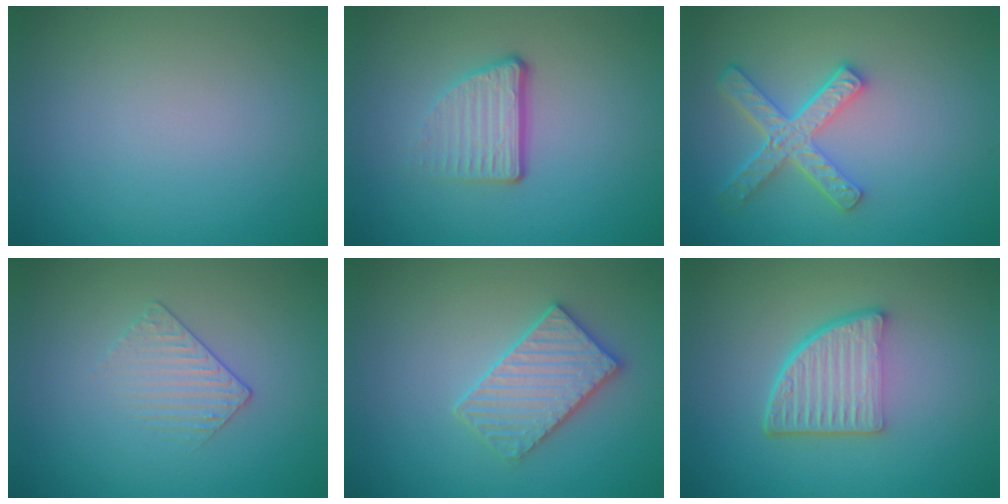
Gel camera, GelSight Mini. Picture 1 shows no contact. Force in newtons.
{"total": 3.7, "press": 2.2, "slide": 3.0}
{"total": 5.0, "press": 3.9, "slide": 3.1}
{"total": 1.4, "press": 0.9, "slide": 1.1}
{"total": 3.4, "press": 3.4, "slide": 0.3}
{"total": 5.6, "press": 3.8, "slide": 4.1}